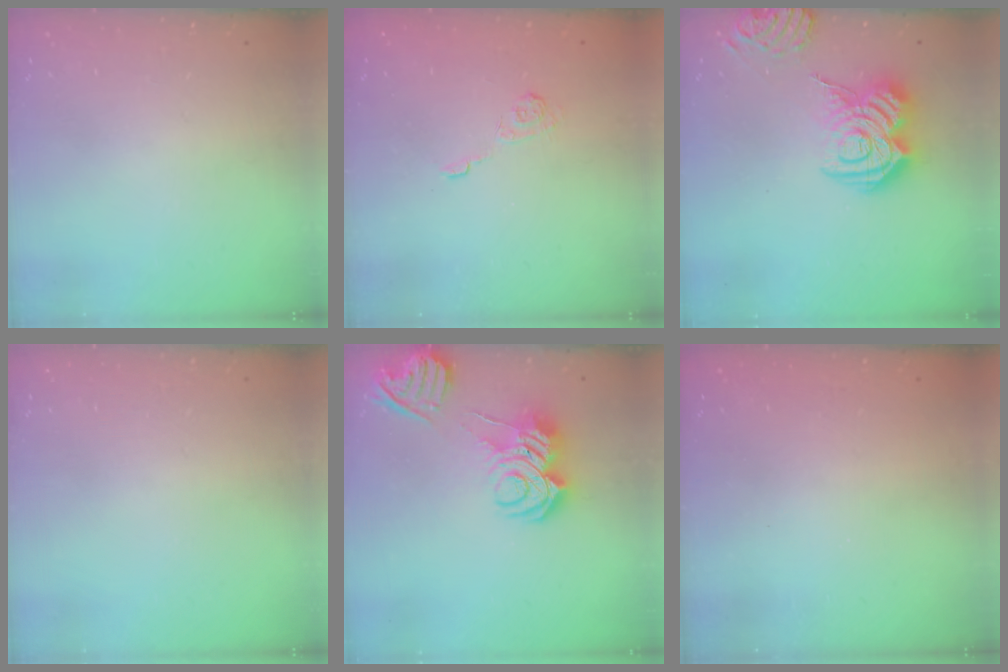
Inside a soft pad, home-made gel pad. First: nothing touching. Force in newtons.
{"total": 3.0, "press": 2.6, "slide": 1.4}
{"total": 16.3, "press": 16.2, "slide": 1.5}
{"total": 0.0}
{"total": 13.0, "press": 12.9, "slide": 1.8}
{"total": 2.4, "press": 2.2, "slide": 0.8}